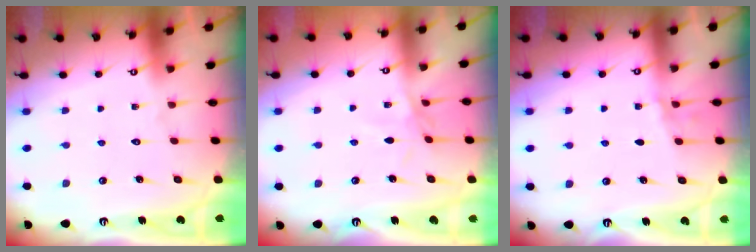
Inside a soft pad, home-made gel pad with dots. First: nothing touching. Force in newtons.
{"total": 2.6, "press": 2.6, "slide": 0.1}
{"total": 2.4, "press": 2.3, "slide": 0.3}